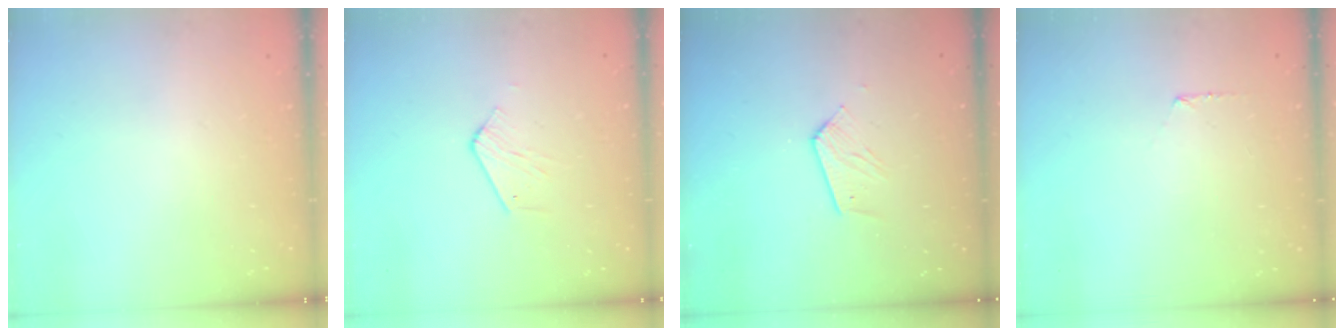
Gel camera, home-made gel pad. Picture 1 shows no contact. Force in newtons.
{"total": 3.9, "press": 3.9, "slide": 0.6}
{"total": 6.2, "press": 6.2, "slide": 0.2}
{"total": 5.1, "press": 5.0, "slide": 0.5}